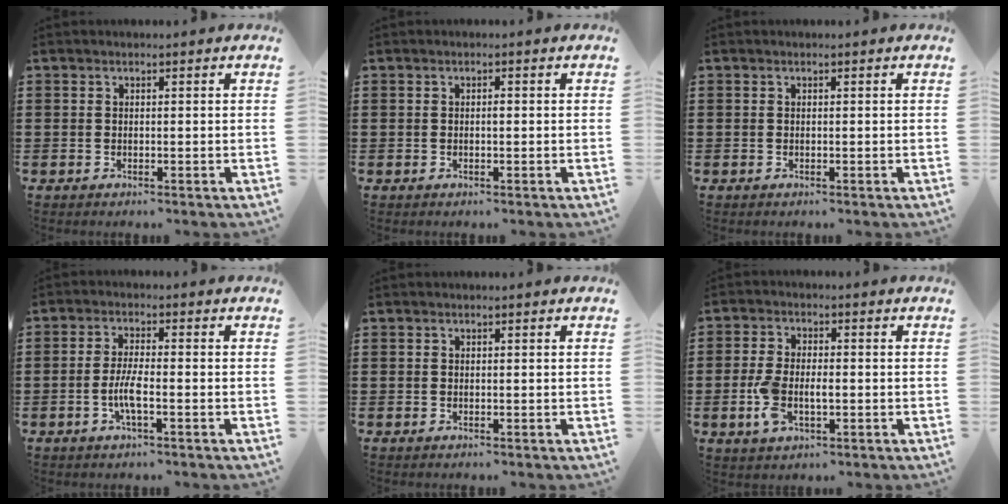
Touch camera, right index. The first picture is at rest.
{"total": 0.6, "force": [0.0, 0.2, 0.6], "torque": [-0.013, -0.004, 0.000]}
{"total": 0.0}
{"total": 4.2, "force": [-1.5, 0.7, 3.8], "torque": [-0.088, -0.006, -0.034]}
{"total": 0.0}
{"total": 5.5, "force": [-1.2, 2.8, 4.6], "torque": [-0.109, -0.004, -0.027]}